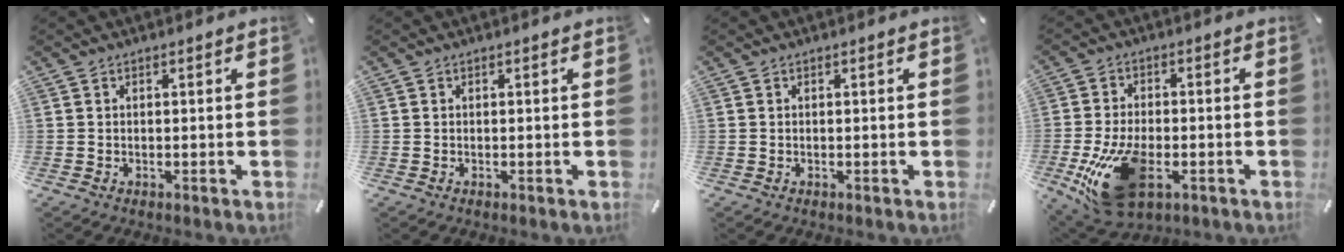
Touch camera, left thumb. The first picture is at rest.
{"total": 0.0}
{"total": 0.0}
{"total": 16.6, "force": [-5.2, 9.3, 12.7], "torque": [-0.253, 0.005, -0.079]}